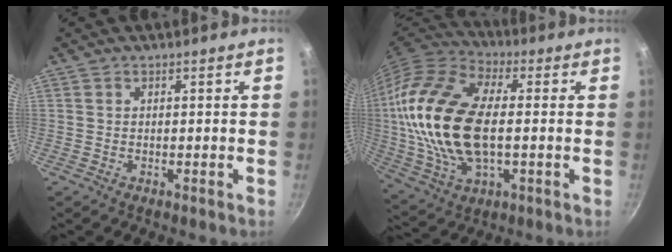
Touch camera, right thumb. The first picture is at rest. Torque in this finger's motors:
{"motor_torque": [-0.82, 2.28, 2.42, -0.35, 0.35]}